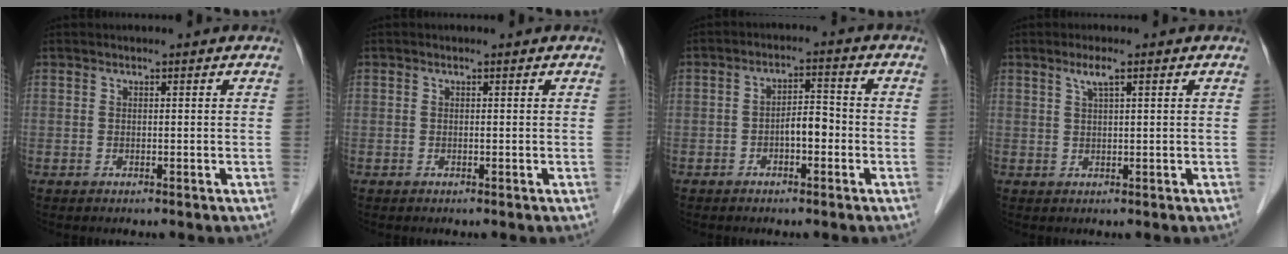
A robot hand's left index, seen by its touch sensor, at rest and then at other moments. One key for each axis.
{"total": 0.0}
{"total": 3.7, "fx": -1.3, "fy": 1.4, "fz": 3.1, "tx": -0.052, "ty": 0.017, "tz": -0.021}
{"total": 2.1, "fx": 1.2, "fy": 0.0, "fz": 1.8, "tx": -0.040, "ty": 0.006, "tz": 0.023}